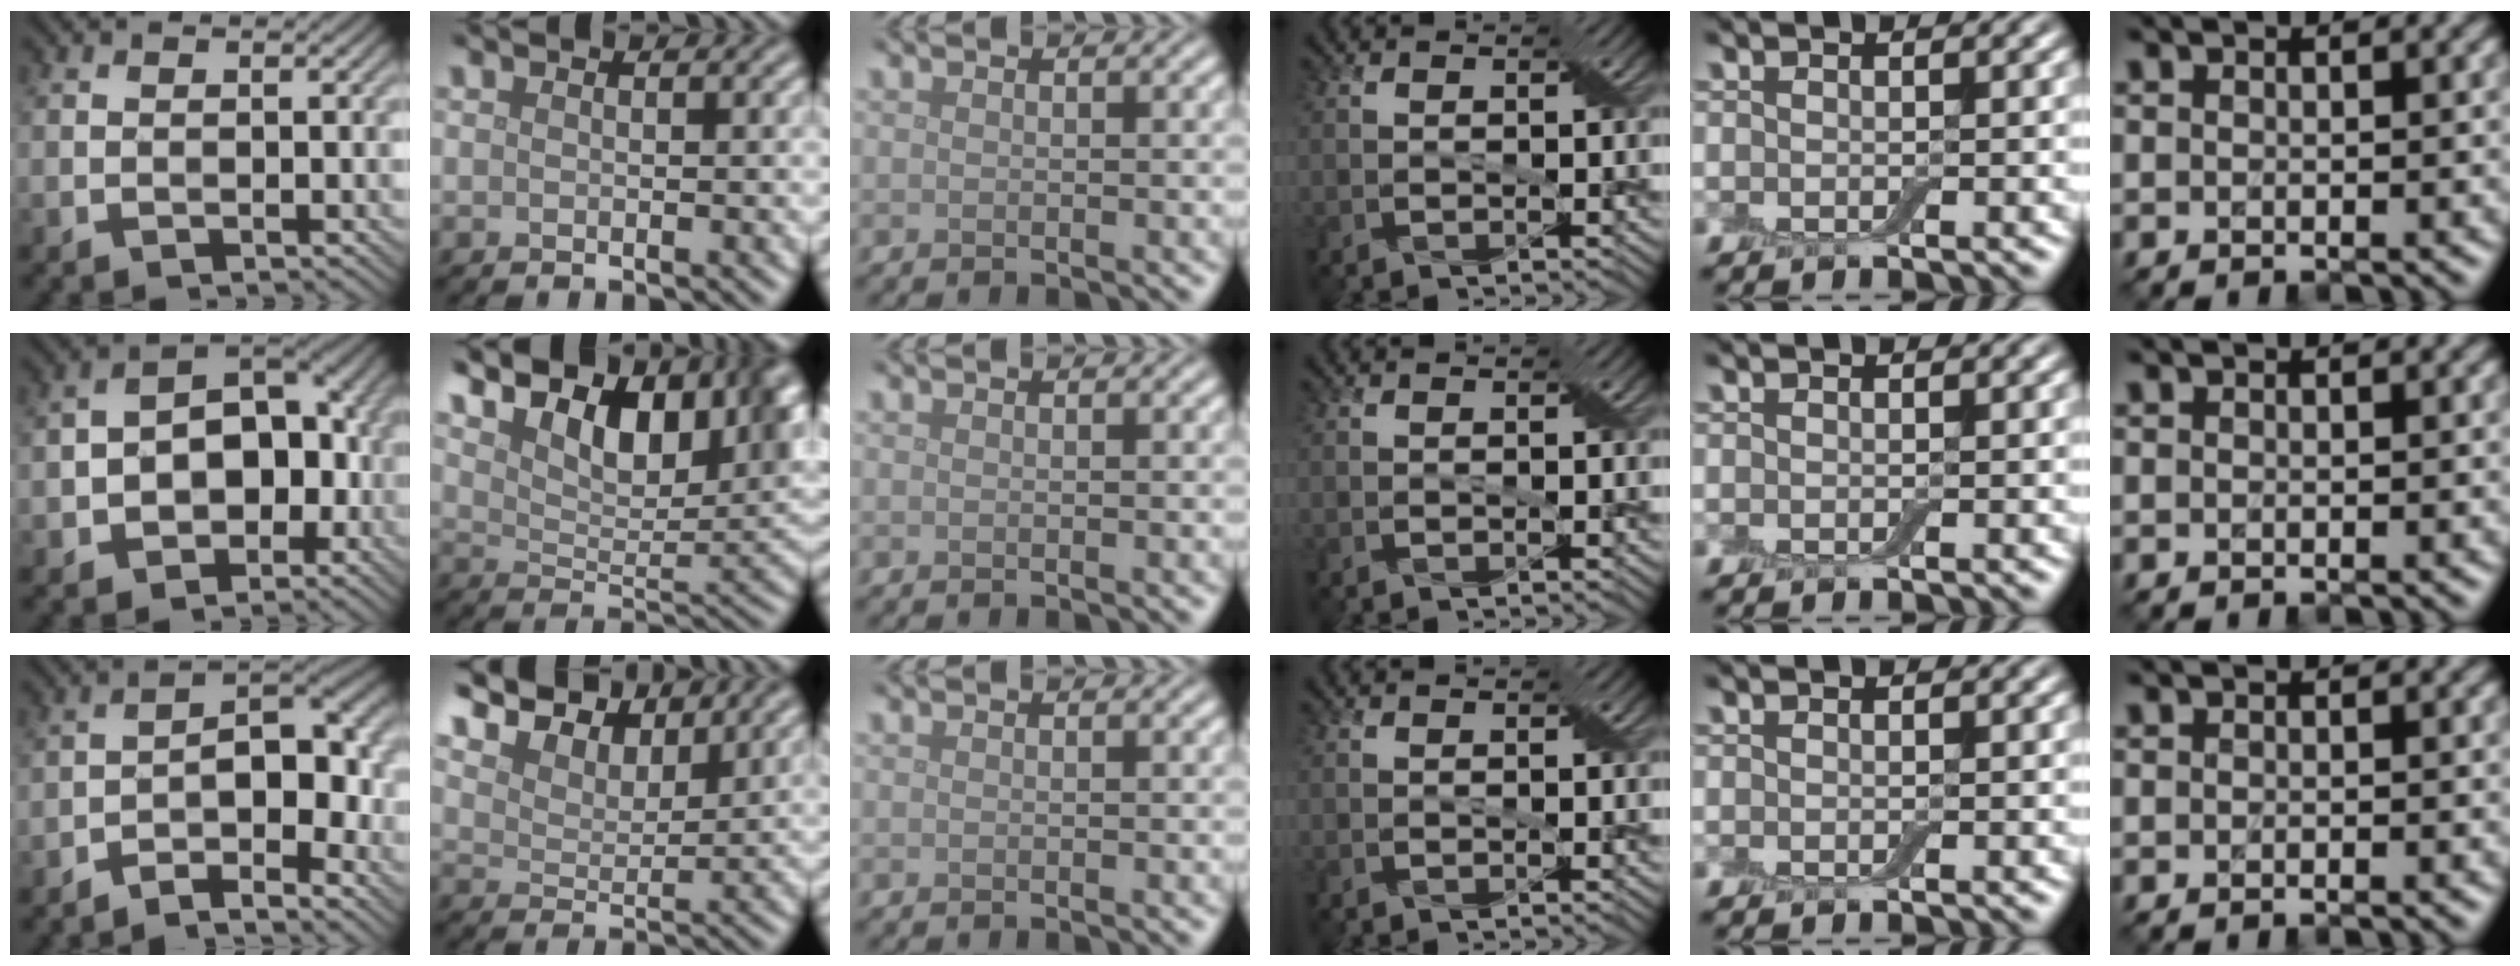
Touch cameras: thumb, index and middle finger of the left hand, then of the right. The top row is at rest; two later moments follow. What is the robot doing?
{"motion": "insert", "object": "backpack"}